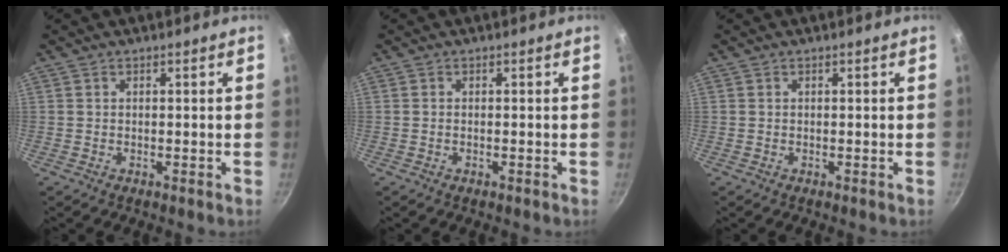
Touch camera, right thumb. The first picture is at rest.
{"total": 0.0}
{"total": 0.0}